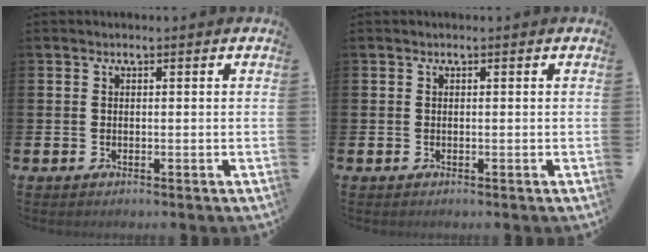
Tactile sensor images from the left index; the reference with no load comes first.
{"total": 0.0}